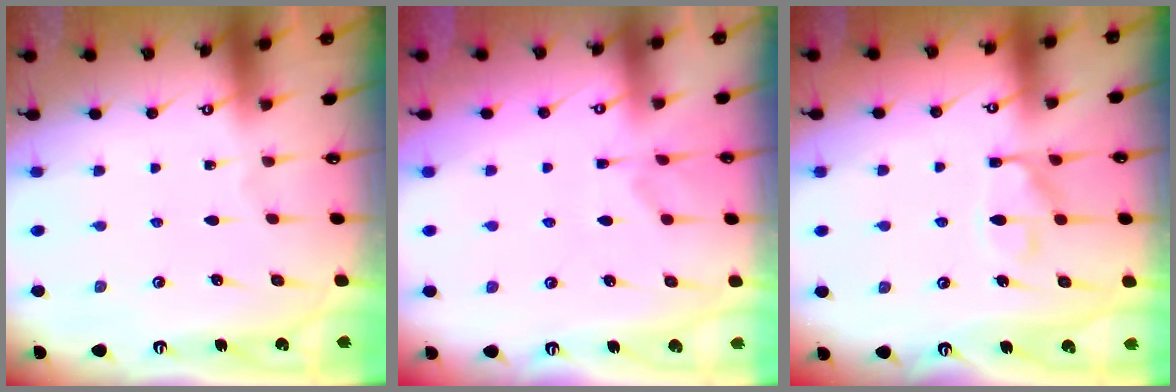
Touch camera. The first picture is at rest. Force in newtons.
{"total": 1.6, "press": 0.9, "slide": 1.3}
{"total": 11.6, "press": 11.5, "slide": 1.2}